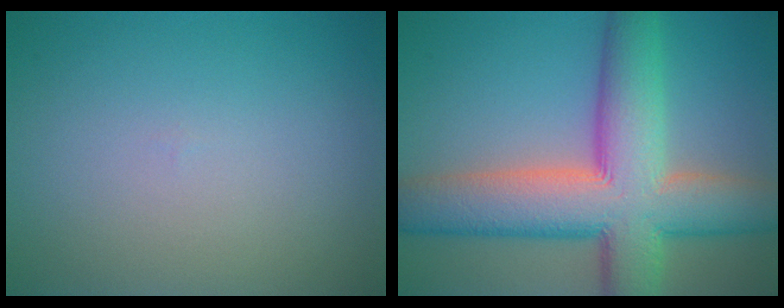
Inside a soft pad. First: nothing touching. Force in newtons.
{"total": 11.8, "press": 11.8, "slide": 0.7}